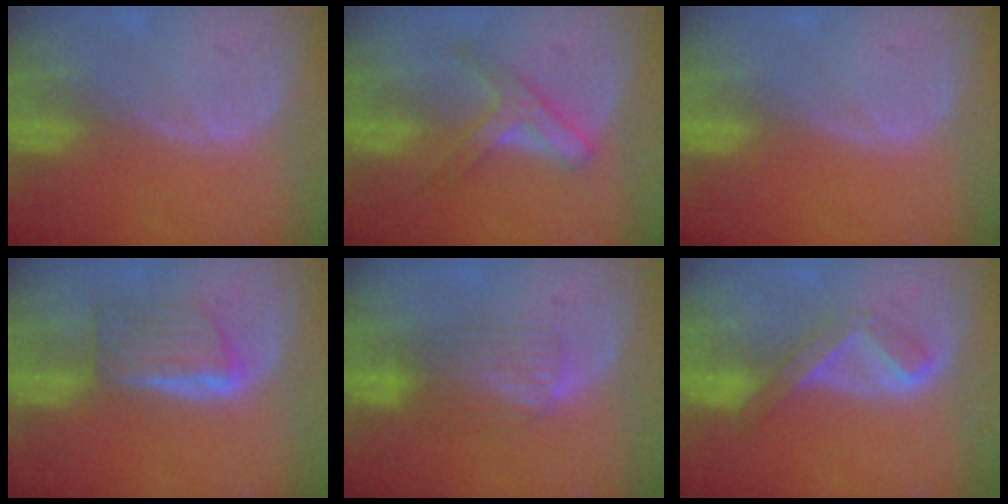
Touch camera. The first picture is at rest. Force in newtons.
{"total": 5.2, "press": 5.2, "slide": 0.9}
{"total": 0.0}
{"total": 5.7, "press": 5.3, "slide": 2.2}
{"total": 4.3, "press": 4.2, "slide": 1.1}
{"total": 5.2, "press": 4.5, "slide": 2.6}